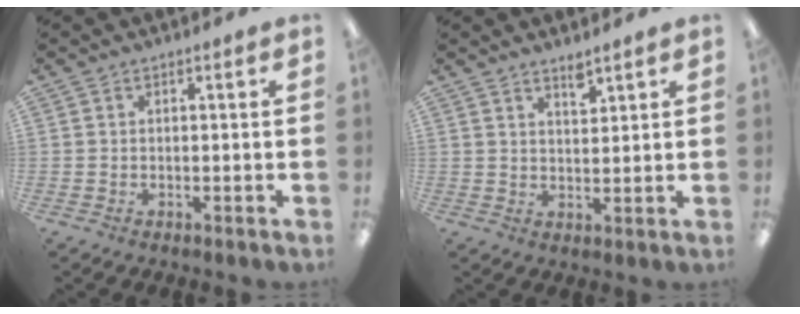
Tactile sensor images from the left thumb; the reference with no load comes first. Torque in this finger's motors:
{"motor_torque": [-0.15, 0.05, 0.02, 0.02, 0.05]}